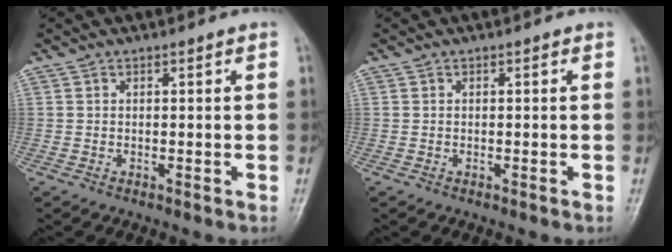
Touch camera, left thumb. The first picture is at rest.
{"total": 0.0}